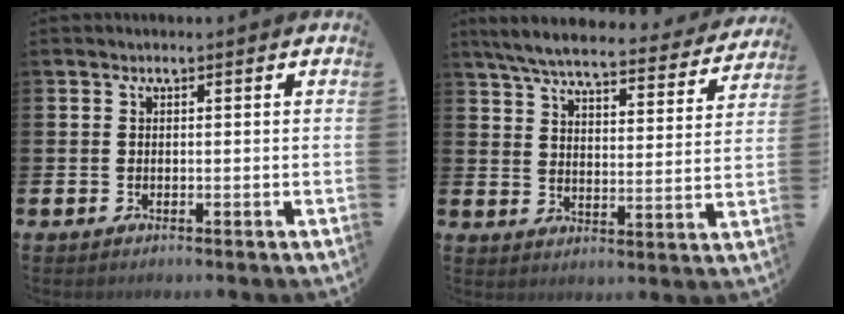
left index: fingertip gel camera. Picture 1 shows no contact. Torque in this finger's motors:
{"motor_torque": [1.07, -1.07, 0.38, 0.21]}